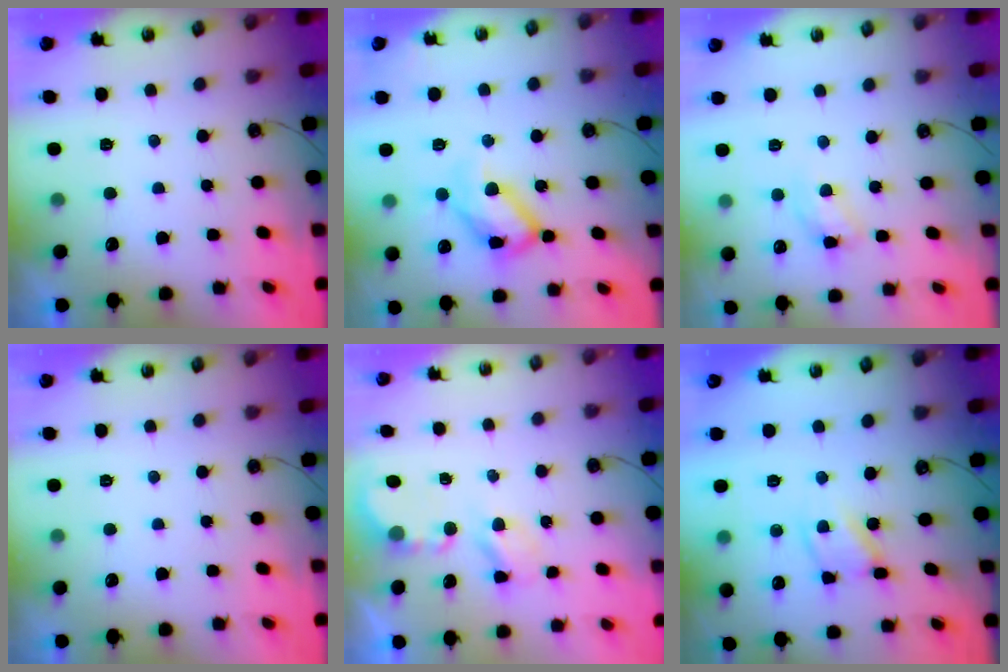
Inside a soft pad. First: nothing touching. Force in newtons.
{"total": 15.8, "press": 15.7, "slide": 2.2}
{"total": 9.4, "press": 9.4, "slide": 0.7}
{"total": 0.0}
{"total": 4.5, "press": 4.5, "slide": 0.1}
{"total": 8.2, "press": 8.1, "slide": 0.5}